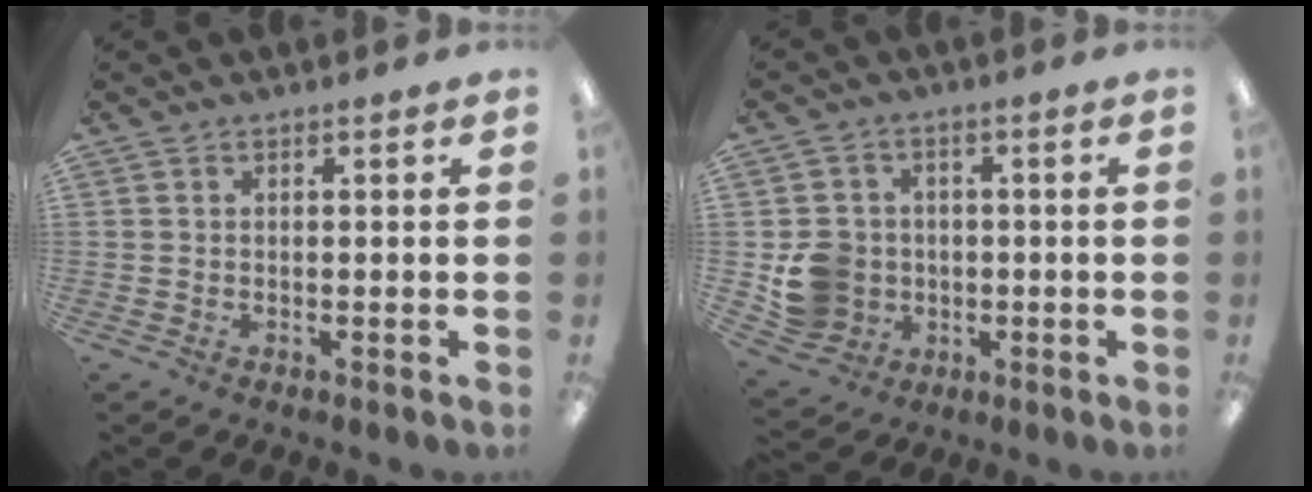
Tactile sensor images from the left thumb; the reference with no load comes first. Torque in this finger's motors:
{"motor_torque": [-0.06, 0.13, -0.03, 0.01, 0.01]}